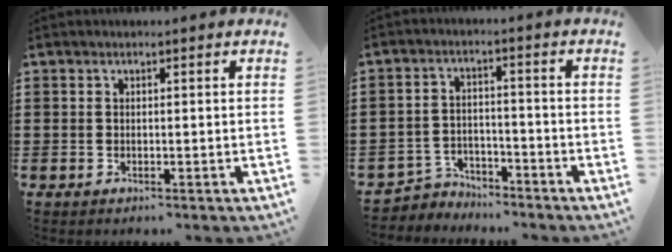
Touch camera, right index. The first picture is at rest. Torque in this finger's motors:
{"motor_torque": [-0.34, 0.37, -0.01, -0.03]}